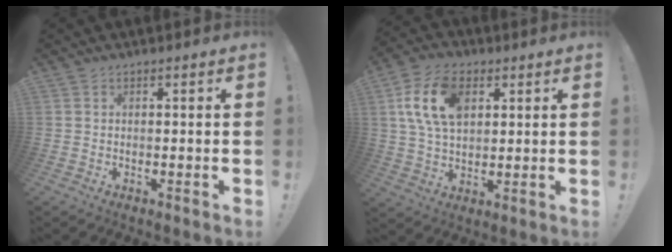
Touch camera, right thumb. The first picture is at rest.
{"total": 15.0, "force": [5.1, 9.5, 10.5], "torque": [-0.206, 0.003, 0.096]}